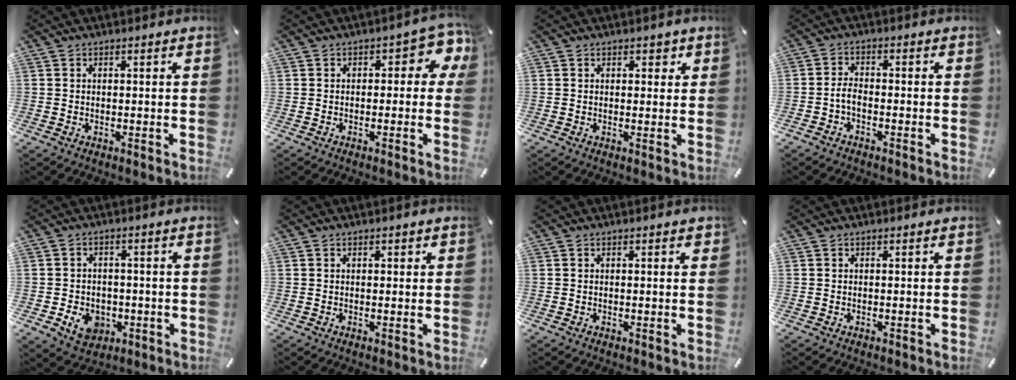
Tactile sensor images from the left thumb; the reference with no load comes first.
{"total": 6.0, "force": [1.2, 3.4, 4.9], "torque": [-0.056, -0.003, 0.012]}
{"total": 1.8, "force": [0.8, 1.3, 1.0], "torque": [0.003, -0.004, 0.006]}
{"total": 3.1, "force": [-1.6, 1.3, 2.2], "torque": [-0.053, 0.004, -0.034]}
{"total": 6.9, "force": [-2.1, 5.8, 3.1], "torque": [-0.054, 0.009, -0.037]}
{"total": 0.7, "force": [0.2, 0.5, 0.4], "torque": [-0.009, 0.004, 0.003]}
{"total": 0.6, "force": [0.2, 0.2, 0.6], "torque": [-0.003, -0.001, 0.001]}
{"total": 0.0}